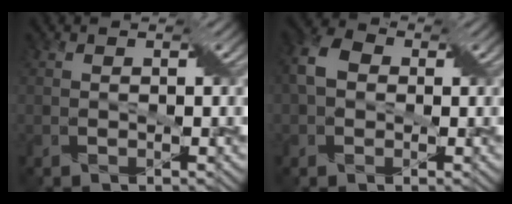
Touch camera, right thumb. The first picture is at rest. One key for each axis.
{"total": 5.0, "fx": 0.4, "fy": 3.9, "fz": 3.1, "tx": -0.077, "ty": 0.012, "tz": 0.000}